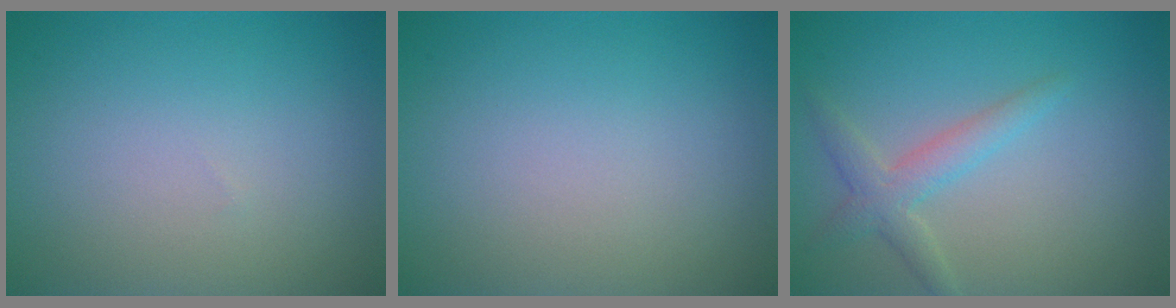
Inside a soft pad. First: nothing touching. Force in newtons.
{"total": 0.0}
{"total": 2.6, "press": 2.6, "slide": 0.1}